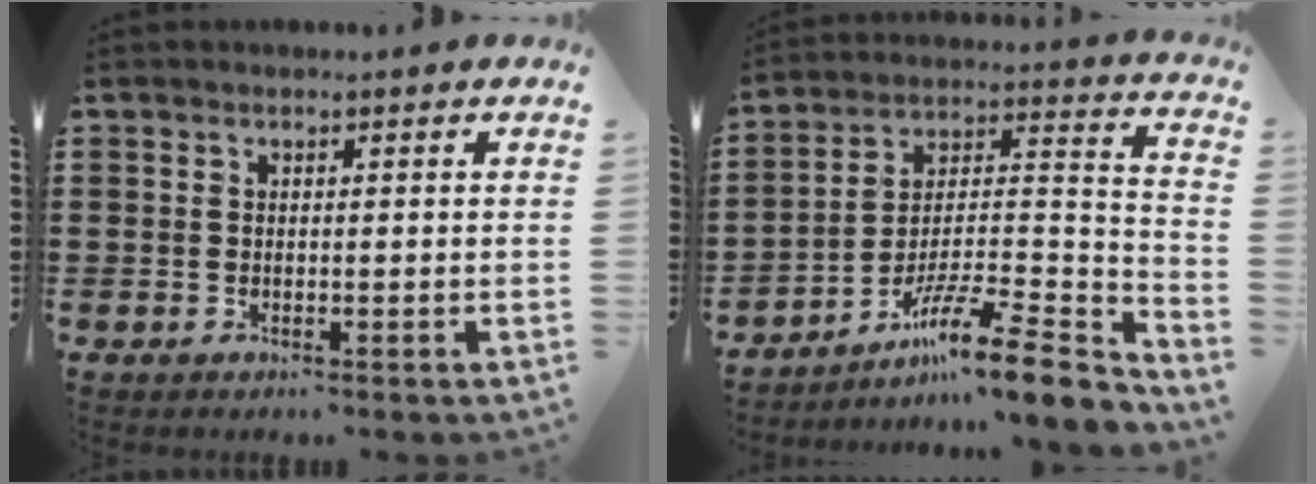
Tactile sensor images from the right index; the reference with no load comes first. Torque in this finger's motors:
{"motor_torque": [-0.32, 0.98, -0.35, -0.20]}